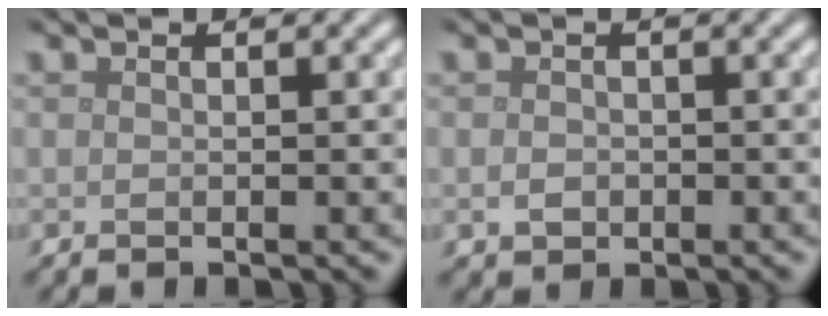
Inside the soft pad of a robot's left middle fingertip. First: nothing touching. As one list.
[{"total": 1.2, "force": [-0.3, 1.0, 0.5], "torque": [-0.008, -0.005, -0.008]}]